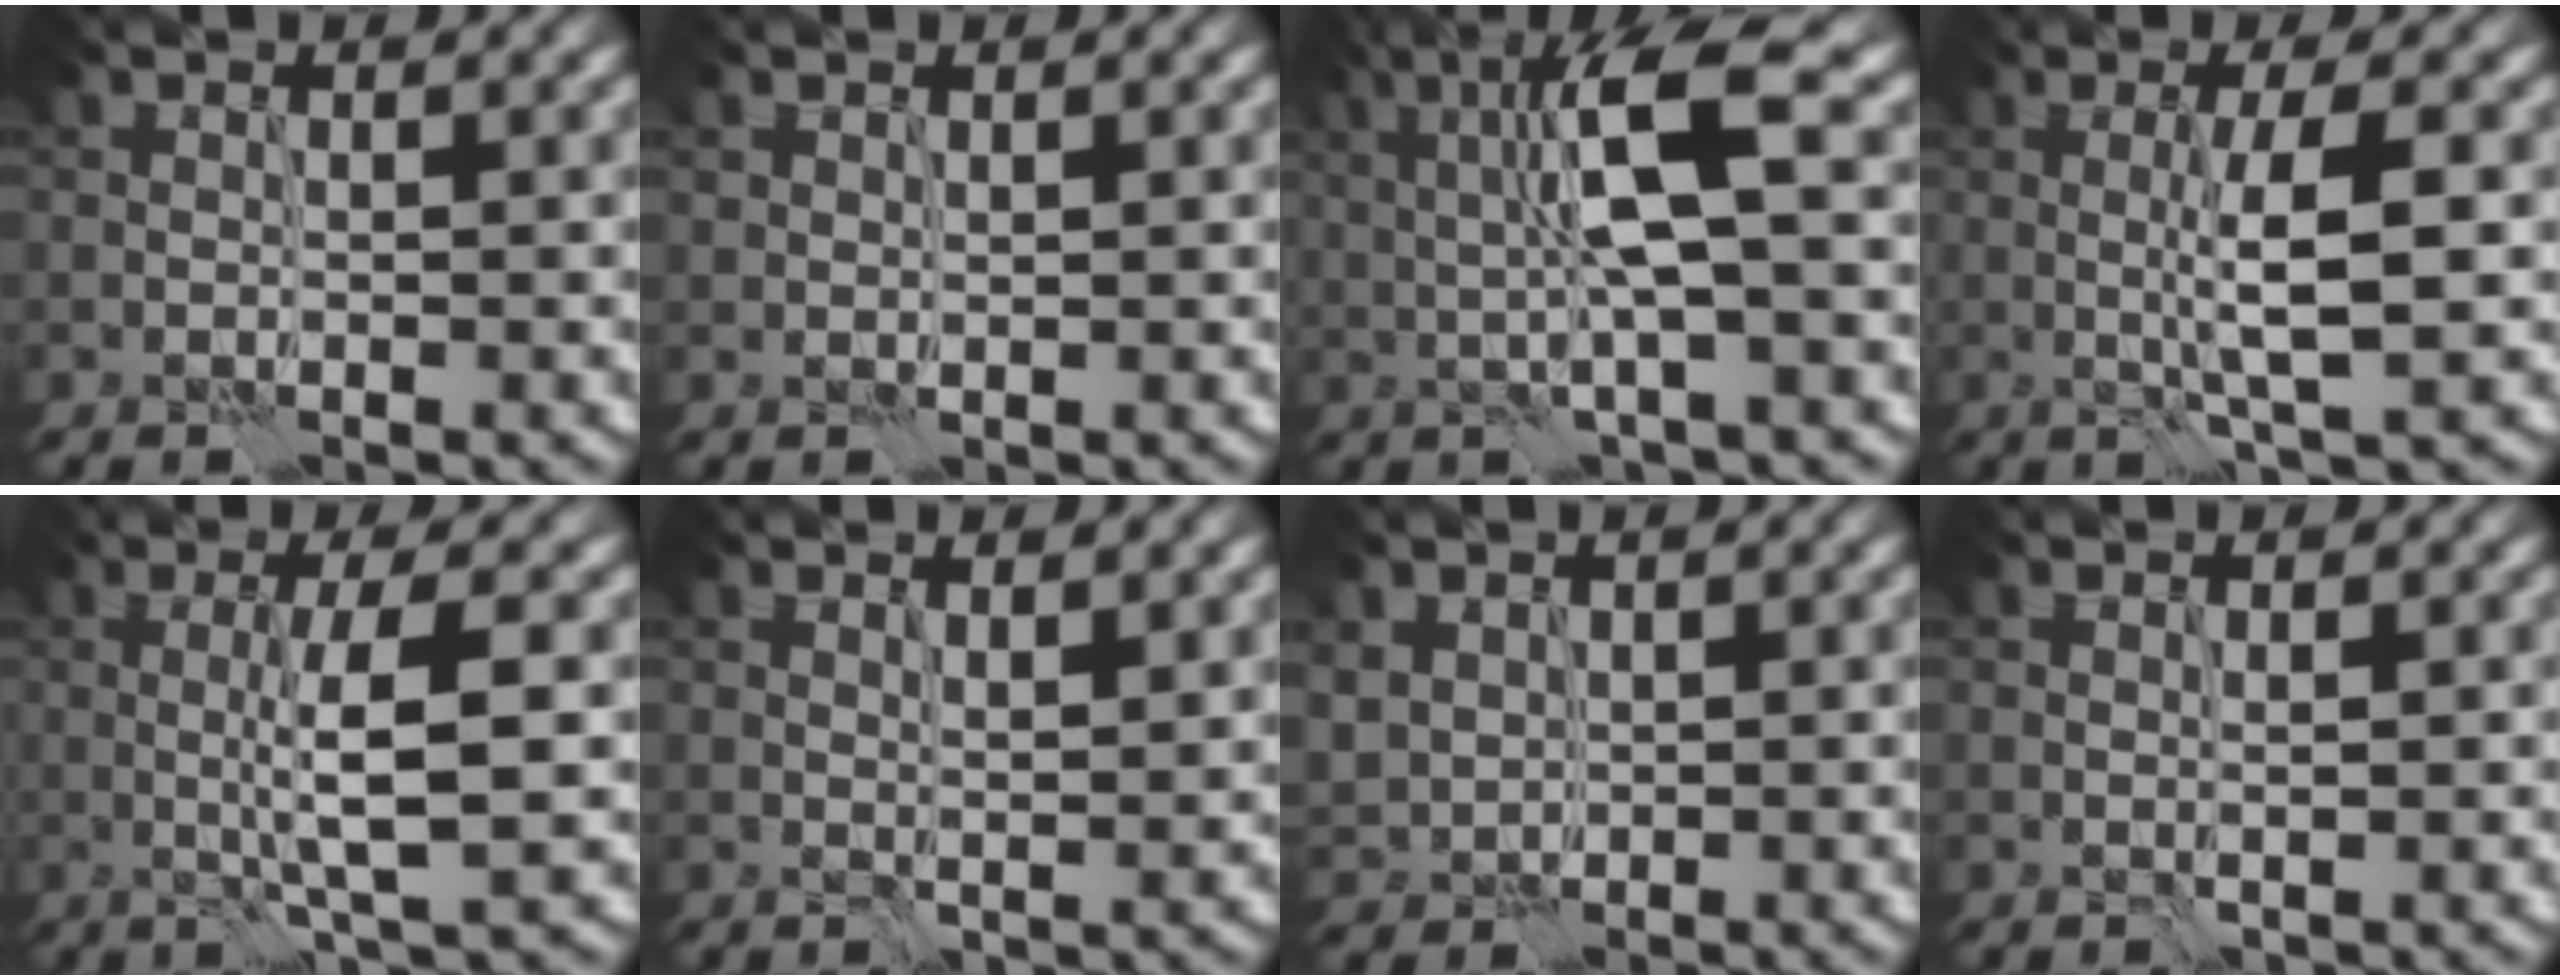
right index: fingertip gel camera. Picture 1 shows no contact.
{"total": 0.5, "force": [0.5, 0.0, 0.0], "torque": [-0.003, -0.001, 0.012]}
{"total": 7.0, "force": [0.9, 0.7, 6.9], "torque": [-0.130, 0.015, 0.013]}
{"total": 4.5, "force": [-0.1, 0.4, 4.5], "torque": [-0.081, 0.004, -0.004]}
{"total": 5.1, "force": [-0.2, 0.5, 5.1], "torque": [-0.091, 0.005, -0.004]}
{"total": 1.7, "force": [1.1, 0.1, 1.3], "torque": [-0.021, -0.003, 0.020]}
{"total": 1.9, "force": [1.1, 1.5, 0.5], "torque": [-0.022, -0.002, 0.024]}
{"total": 0.6, "force": [0.1, -0.2, 0.5], "torque": [-0.008, 0.001, 0.001]}